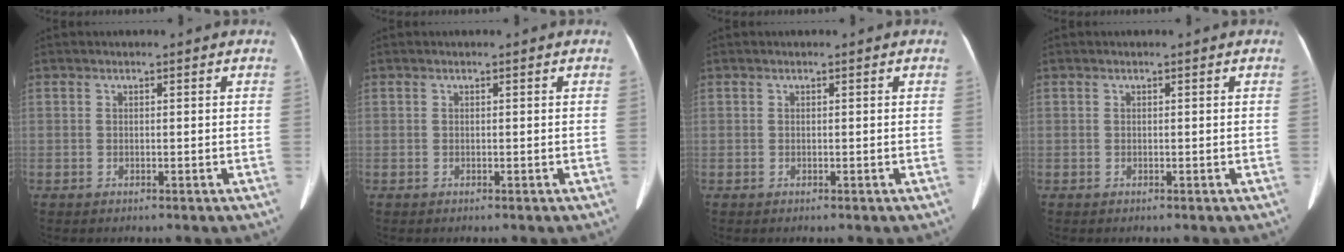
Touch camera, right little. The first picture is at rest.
{"total": 0.0}
{"total": 0.0}
{"total": 0.0}